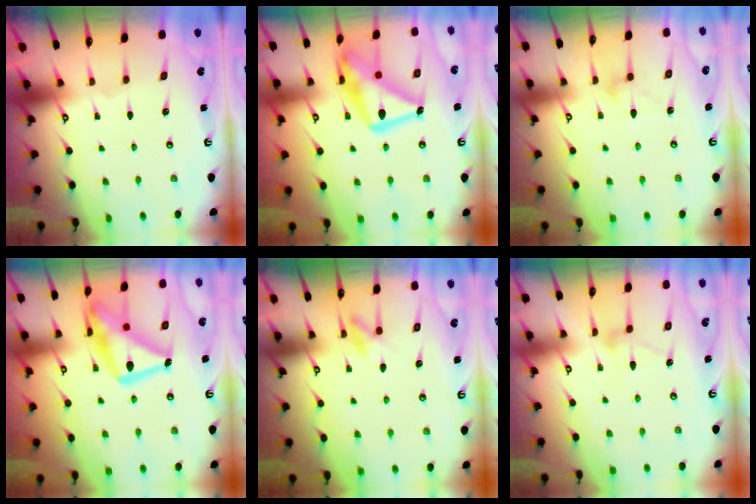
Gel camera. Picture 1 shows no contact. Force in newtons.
{"total": 21.5, "press": 21.4, "slide": 1.8}
{"total": 9.7, "press": 9.7, "slide": 0.5}
{"total": 21.5, "press": 21.4, "slide": 1.8}
{"total": 4.9, "press": 4.8, "slide": 0.6}
{"total": 9.8, "press": 9.8, "slide": 0.5}